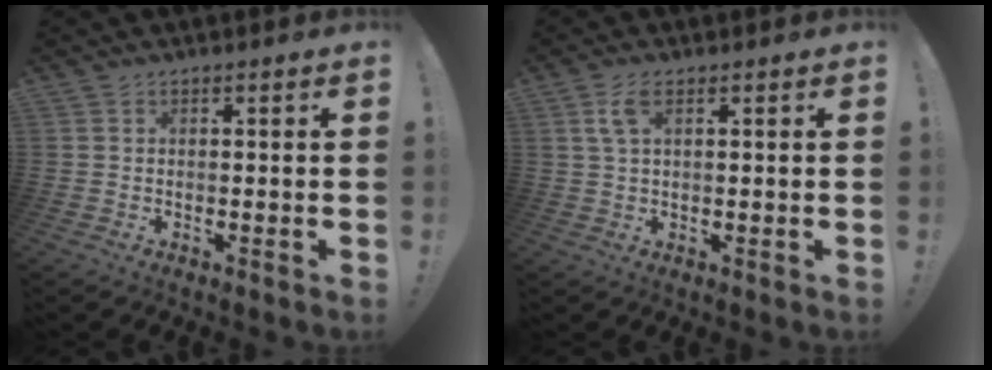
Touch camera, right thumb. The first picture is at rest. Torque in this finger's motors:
{"motor_torque": [-0.16, 0.20, 0.23, 0.32, 0.06]}